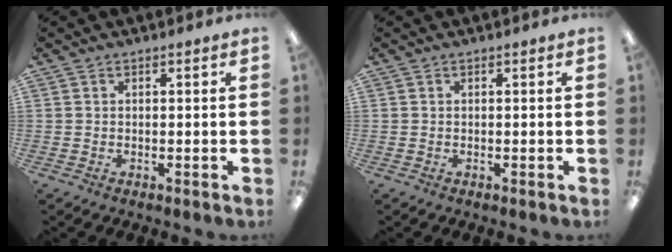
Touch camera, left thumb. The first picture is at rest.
{"total": 0.0}